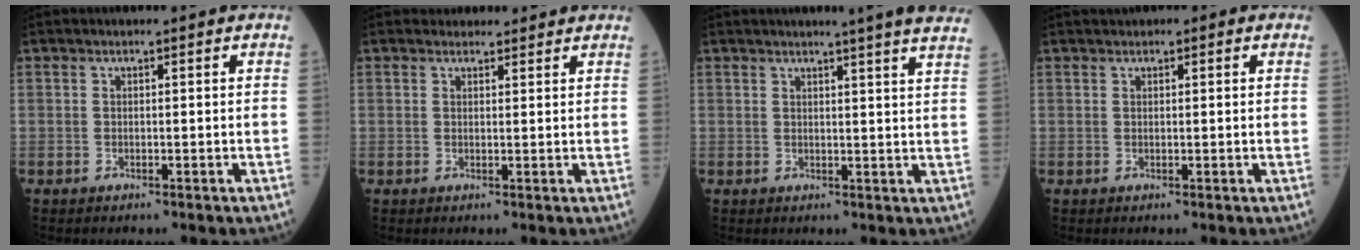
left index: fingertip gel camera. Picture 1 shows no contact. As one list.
[{"total": 3.5, "force": [3.3, 1.1, 0.3], "torque": [-0.004, 0.014, 0.038]}, {"total": 10.2, "force": [9.1, -1.2, 4.5], "torque": [-0.054, -0.030, 0.079]}, {"total": 1.7, "force": [1.0, 0.7, 1.1], "torque": [-0.019, 0.018, 0.013]}]